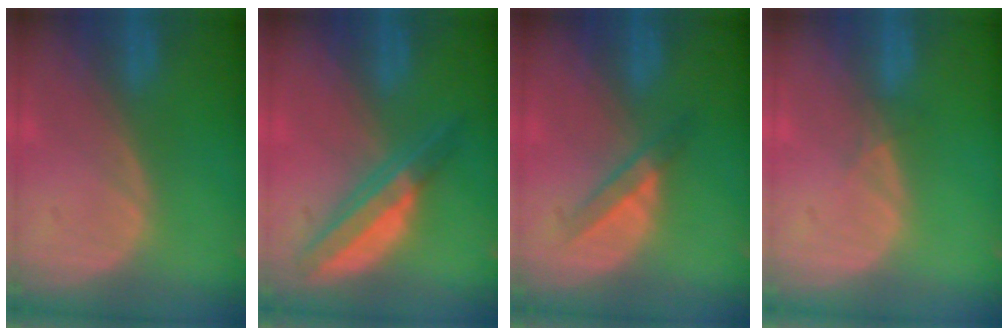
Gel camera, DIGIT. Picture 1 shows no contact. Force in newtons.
{"total": 6.7, "press": 5.6, "slide": 3.7}
{"total": 3.4, "press": 3.2, "slide": 1.1}
{"total": 0.7, "press": 0.7, "slide": 0.2}